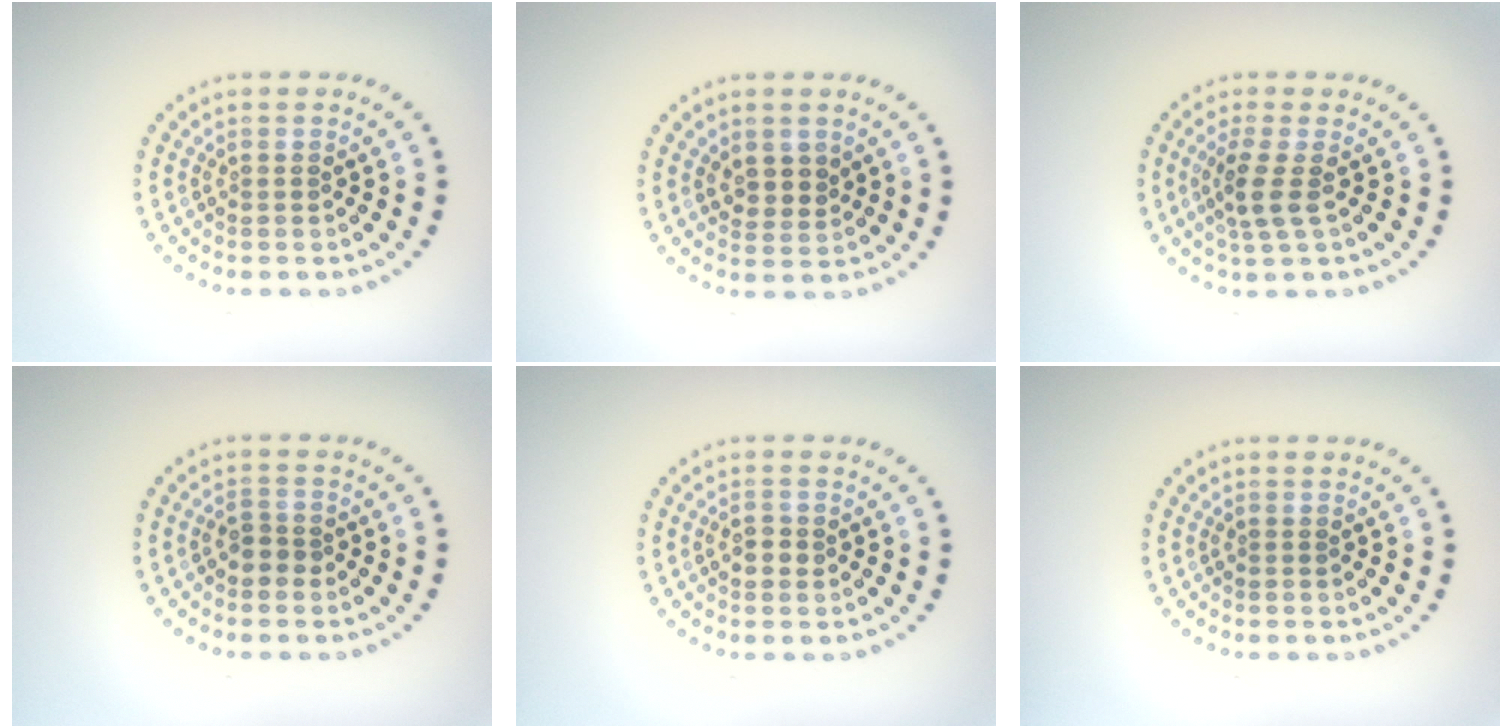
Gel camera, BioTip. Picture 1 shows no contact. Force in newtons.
{"total": 2.1, "press": 1.9, "slide": 0.8}
{"total": 2.5, "press": 2.0, "slide": 1.5}
{"total": 1.6, "press": 1.5, "slide": 0.6}
{"total": 1.3, "press": 1.3, "slide": 0.2}
{"total": 0.0}